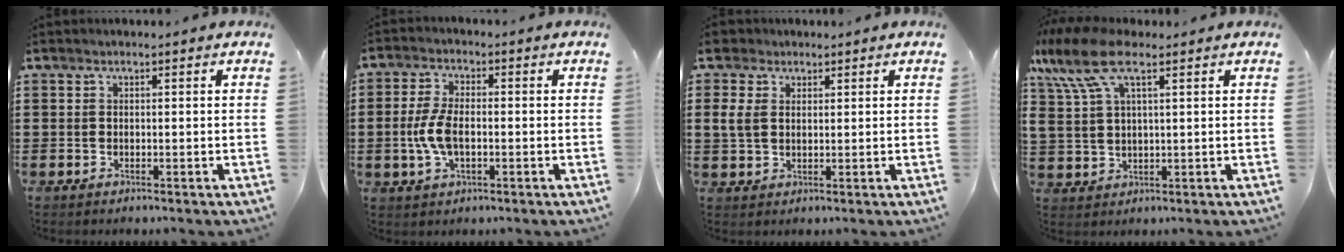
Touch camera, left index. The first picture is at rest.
{"total": 6.0, "force": [-0.9, 2.8, 5.2], "torque": [-0.128, -0.004, -0.026]}
{"total": 4.4, "force": [1.7, 3.5, 2.2], "torque": [-0.062, 0.016, 0.030]}
{"total": 10.5, "force": [5.5, 4.2, 7.9], "torque": [-0.183, -0.008, 0.099]}